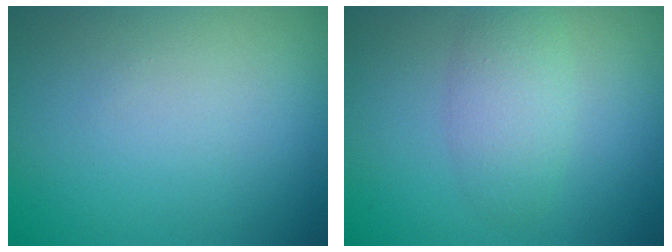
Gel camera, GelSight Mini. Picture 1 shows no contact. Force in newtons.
{"total": 2.8, "press": 2.8, "slide": 0.2}